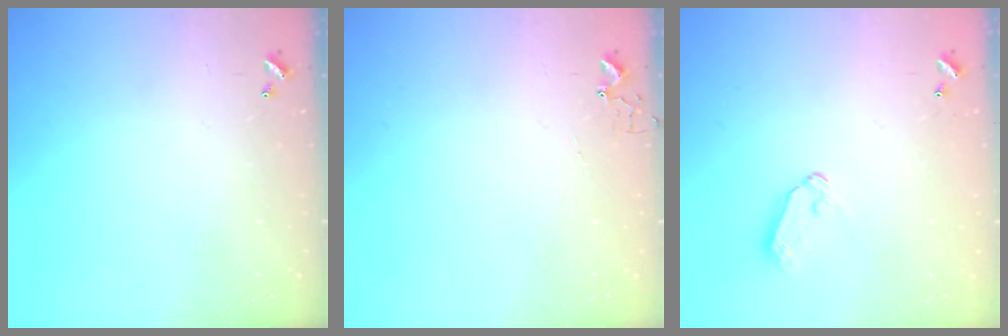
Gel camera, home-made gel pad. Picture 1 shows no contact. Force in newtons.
{"total": 2.7, "press": 2.7, "slide": 0.3}
{"total": 6.2, "press": 6.2, "slide": 0.6}